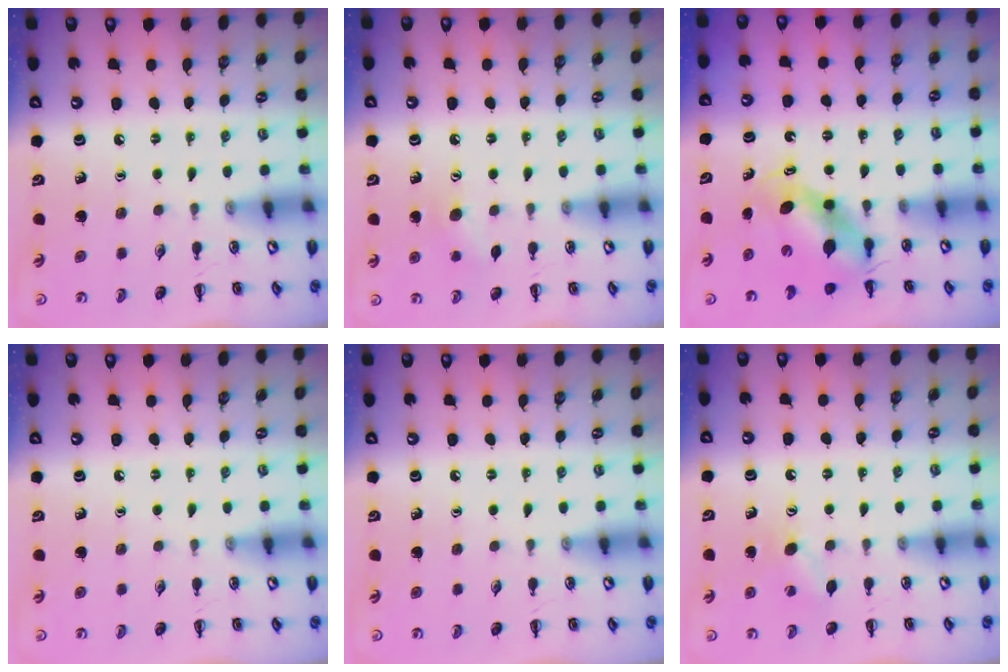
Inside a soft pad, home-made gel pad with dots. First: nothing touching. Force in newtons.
{"total": 7.0, "press": 6.7, "slide": 1.9}
{"total": 5.3, "press": 5.2, "slide": 1.0}
{"total": 0.0}
{"total": 0.0}
{"total": 6.1, "press": 5.9, "slide": 1.2}